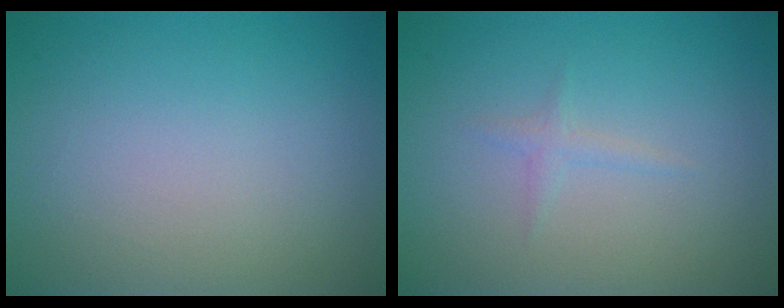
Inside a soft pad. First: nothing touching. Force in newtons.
{"total": 0.8, "press": 0.8, "slide": 0.1}